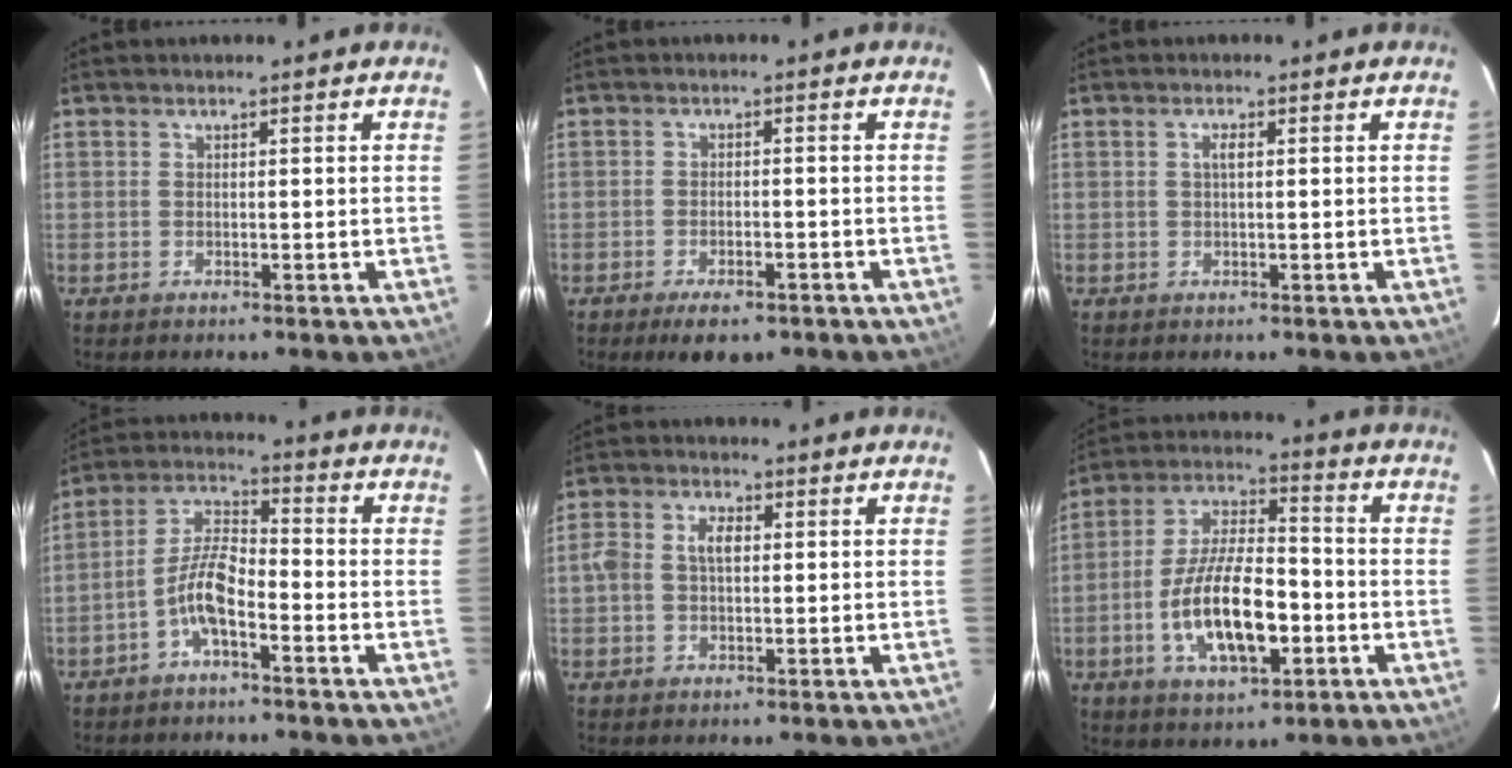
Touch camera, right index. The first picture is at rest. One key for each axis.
{"total": 5.9, "fx": -4.1, "fy": 2.4, "fz": 3.5, "tx": -0.072, "ty": -0.012, "tz": -0.059}
{"total": 1.3, "fx": 0.3, "fy": 0.4, "fz": 1.3, "tx": -0.024, "ty": 0.004, "tz": 0.002}
{"total": 7.1, "fx": -3.7, "fy": 2.2, "fz": 5.6, "tx": -0.122, "ty": 0.017, "tz": -0.074}
{"total": 4.6, "fx": 0.3, "fy": 2.9, "fz": 3.5, "tx": -0.065, "ty": 0.014, "tz": 0.004}
{"total": 16.0, "fx": -4.4, "fy": 6.8, "fz": 13.8, "tx": -0.271, "ty": 0.003, "tz": -0.072}